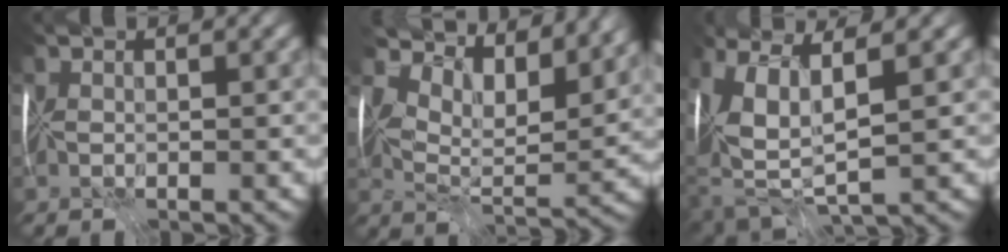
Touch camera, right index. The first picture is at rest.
{"total": 8.9, "force": [7.5, 2.3, 4.2], "torque": [-0.085, 0.000, 0.118]}
{"total": 6.1, "force": [1.3, 2.5, 5.5], "torque": [-0.140, -0.015, 0.036]}